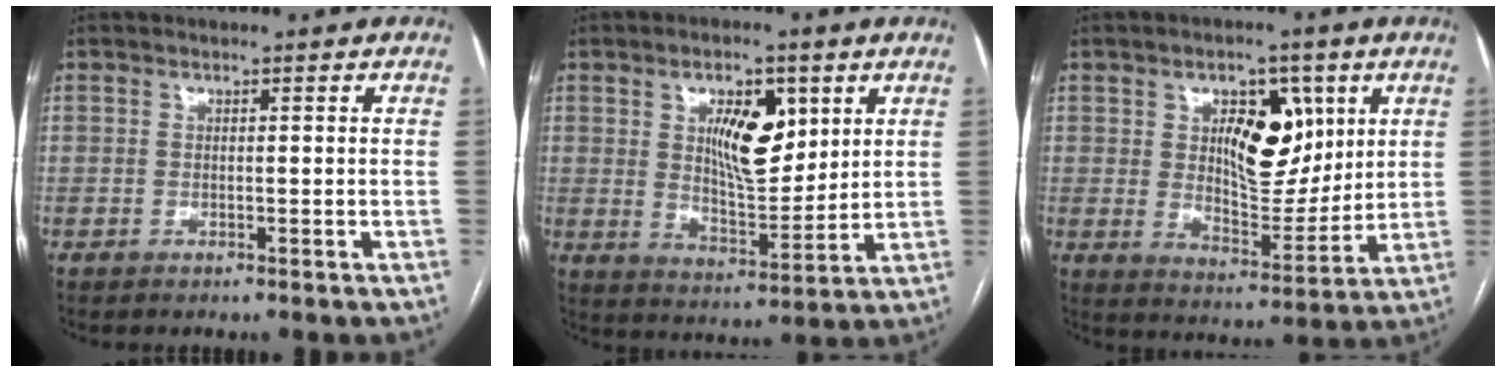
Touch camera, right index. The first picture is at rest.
{"total": 10.2, "force": [3.7, 4.3, 8.4], "torque": [-0.137, 0.004, 0.069]}
{"total": 11.4, "force": [3.9, 6.0, 8.8], "torque": [-0.132, 0.008, 0.072]}